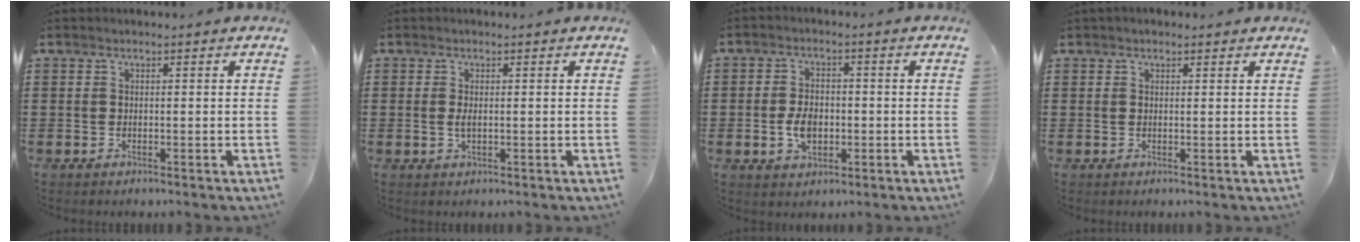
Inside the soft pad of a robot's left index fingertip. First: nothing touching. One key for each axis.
{"total": 1.6, "fx": 0.1, "fy": 0.6, "fz": 1.5, "tx": -0.037, "ty": -0.002, "tz": -0.002}
{"total": 4.9, "fx": -0.8, "fy": 3.1, "fz": 3.6, "tx": -0.075, "ty": -0.003, "tz": -0.020}
{"total": 0.9, "fx": 0.8, "fy": 0.4, "fz": 0.3, "tx": -0.008, "ty": 0.004, "tz": 0.015}